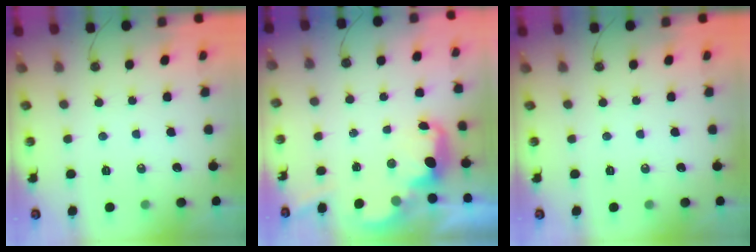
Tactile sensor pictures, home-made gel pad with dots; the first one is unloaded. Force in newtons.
{"total": 2.6, "press": 2.6, "slide": 0.4}
{"total": 0.0}